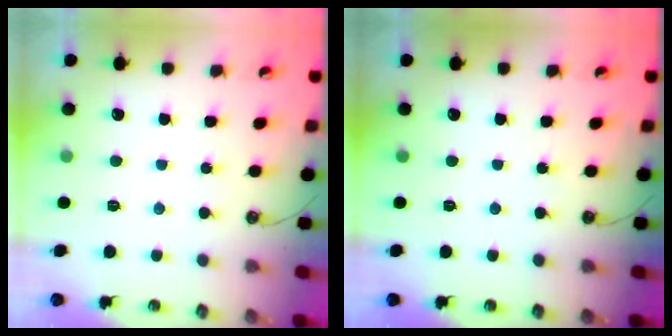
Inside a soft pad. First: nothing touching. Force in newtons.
{"total": 0.0}